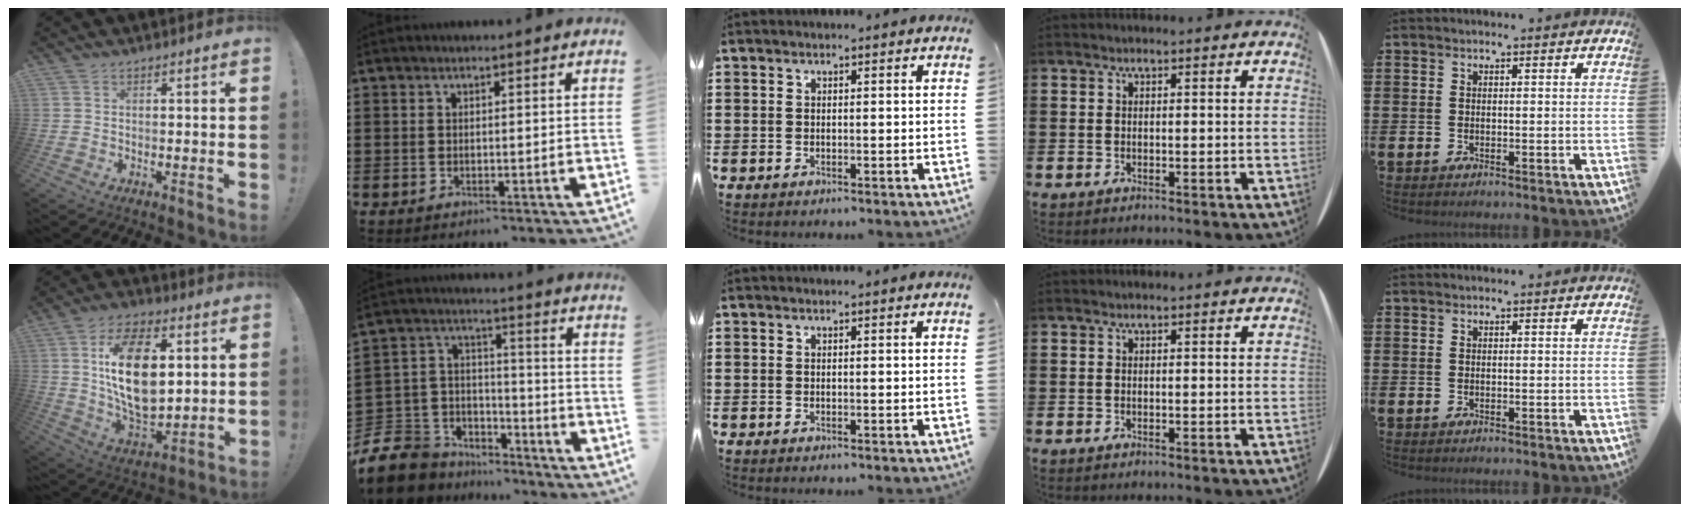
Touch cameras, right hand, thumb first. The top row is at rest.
{"thumb": {"total": 21.0, "force": [4.8, 11.9, 16.6], "torque": [-0.308, -0.016, 0.081]}, "index": {"total": 7.7, "force": [-5.8, 4.9, 0.5], "torque": [-0.051, -0.003, -0.117]}}